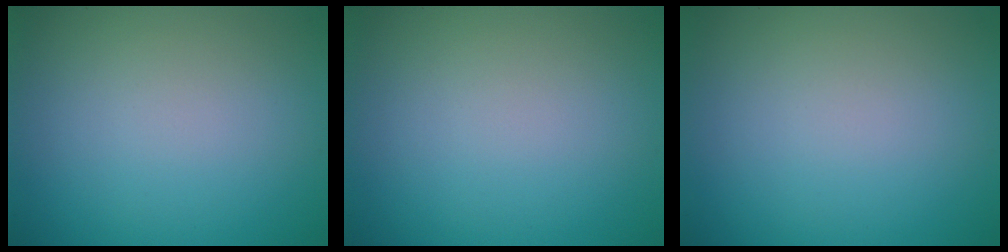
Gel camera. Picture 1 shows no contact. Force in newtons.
{"total": 0.0}
{"total": 0.0}